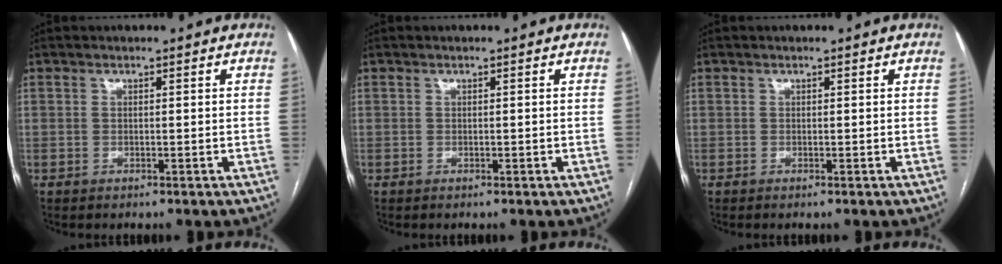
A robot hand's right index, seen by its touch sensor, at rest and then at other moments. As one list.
[{"total": 0.0}, {"total": 0.0}]